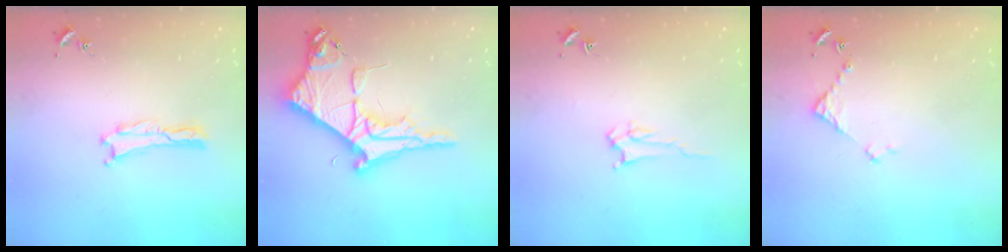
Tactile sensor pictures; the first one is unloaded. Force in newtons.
{"total": 8.9, "press": 8.8, "slide": 1.0}
{"total": 2.8, "press": 2.8, "slide": 0.4}
{"total": 3.7, "press": 3.6, "slide": 0.3}